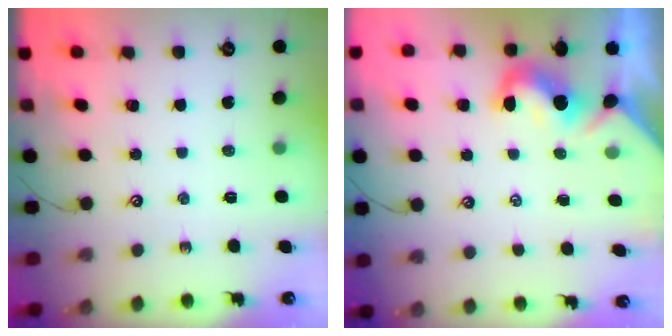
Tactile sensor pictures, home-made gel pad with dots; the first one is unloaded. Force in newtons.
{"total": 2.1, "press": 2.0, "slide": 0.5}